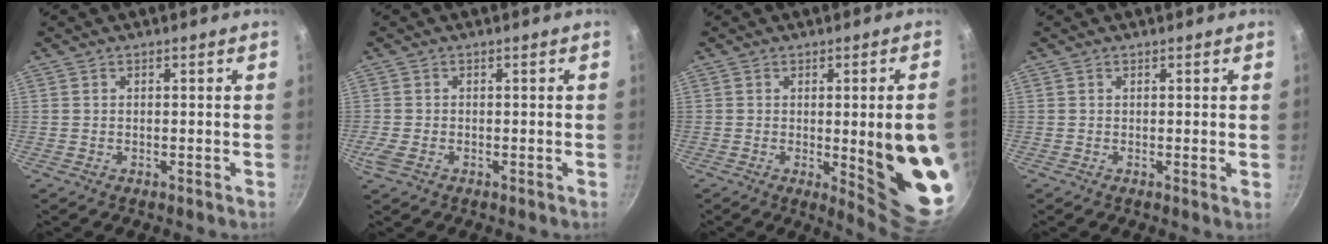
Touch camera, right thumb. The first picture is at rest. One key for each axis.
{"total": 2.5, "fx": -1.0, "fy": 1.6, "fz": 1.7, "tx": -0.038, "ty": -0.003, "tz": -0.022}
{"total": 15.7, "fx": -1.7, "fy": 3.3, "fz": 15.3, "tx": -0.170, "ty": -0.008, "tz": -0.012}
{"total": 0.8, "fx": 0.2, "fy": 0.1, "fz": 0.7, "tx": -0.010, "ty": -0.006, "tz": -0.001}